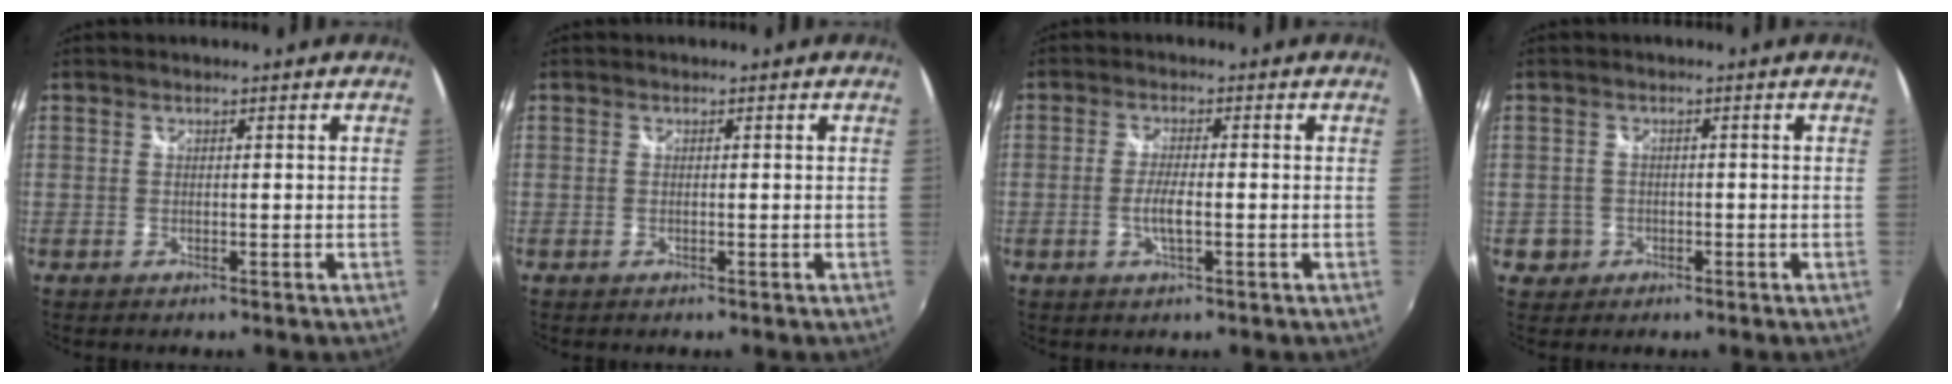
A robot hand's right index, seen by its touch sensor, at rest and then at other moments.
{"total": 0.0}
{"total": 3.6, "force": [-1.1, 0.6, 3.3], "torque": [-0.068, -0.003, -0.021]}
{"total": 3.1, "force": [-0.9, 2.9, 0.2], "torque": [-0.009, 0.008, -0.011]}